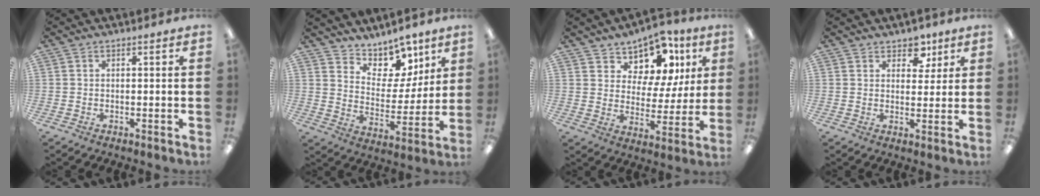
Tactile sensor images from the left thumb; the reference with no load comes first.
{"total": 11.2, "force": [9.3, 5.7, 2.6], "torque": [-0.042, -0.084, 0.173]}
{"total": 10.3, "force": [7.4, 6.5, 2.9], "torque": [-0.053, -0.061, 0.138]}
{"total": 6.1, "force": [4.1, 3.9, 2.4], "torque": [-0.011, -0.019, 0.068]}